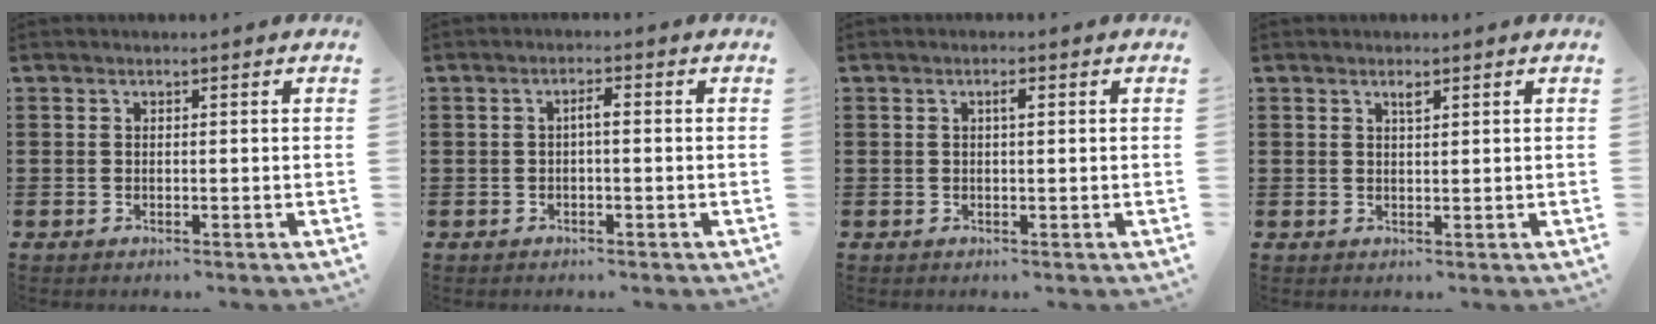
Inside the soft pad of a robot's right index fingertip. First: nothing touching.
{"total": 1.7, "force": [-0.3, 0.3, 1.6], "torque": [-0.031, 0.003, -0.008]}
{"total": 1.3, "force": [0.3, 0.3, 1.2], "torque": [-0.023, 0.003, 0.005]}
{"total": 1.2, "force": [0.7, 0.2, 0.9], "torque": [-0.019, 0.001, 0.012]}